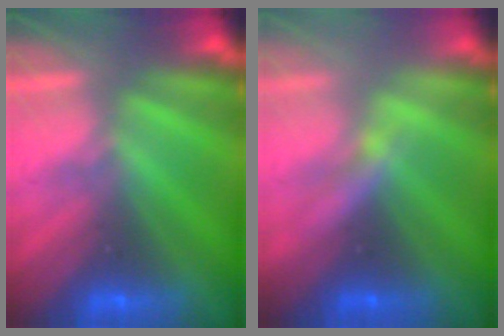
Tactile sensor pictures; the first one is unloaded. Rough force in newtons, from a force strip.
{"total": 2.1}